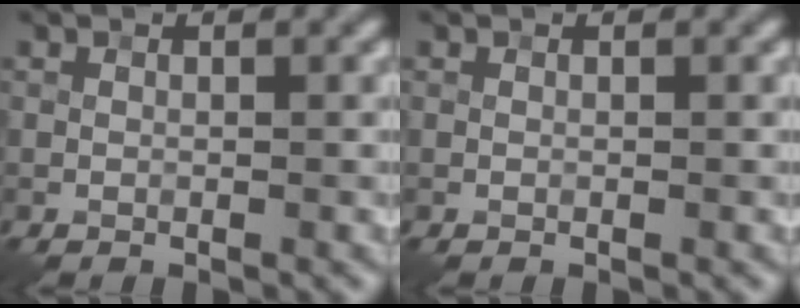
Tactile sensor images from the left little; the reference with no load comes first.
{"total": 0.0}